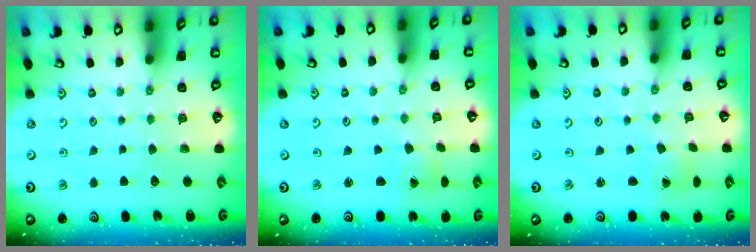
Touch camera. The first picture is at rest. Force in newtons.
{"total": 1.8, "press": 1.8, "slide": 0.1}
{"total": 0.5, "press": 0.5, "slide": 0.1}